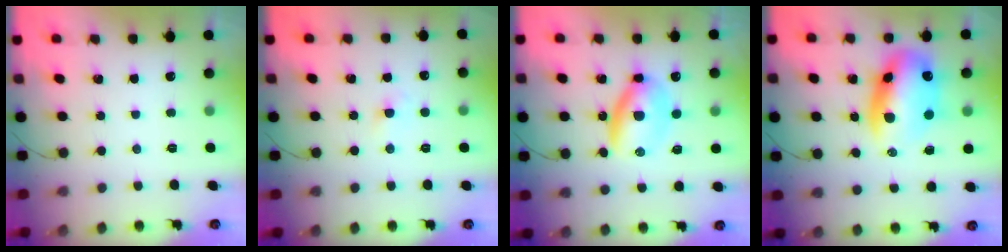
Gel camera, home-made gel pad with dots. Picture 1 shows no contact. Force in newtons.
{"total": 1.9, "press": 1.7, "slide": 0.8}
{"total": 7.0, "press": 7.0, "slide": 0.9}
{"total": 13.9, "press": 13.4, "slide": 3.6}